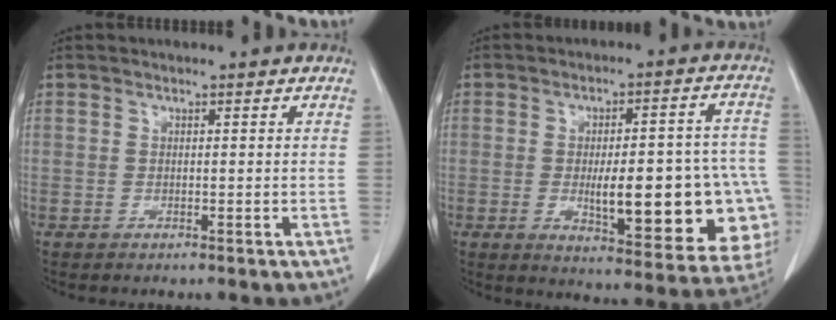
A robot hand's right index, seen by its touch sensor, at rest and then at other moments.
{"total": 21.3, "force": [-3.7, 6.2, 20.0], "torque": [-0.184, 0.023, -0.021]}